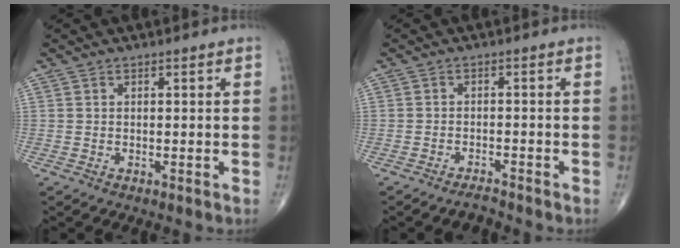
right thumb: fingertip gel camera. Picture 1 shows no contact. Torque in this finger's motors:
{"motor_torque": [1.27, 0.26, 0.04, -0.42, 0.02]}